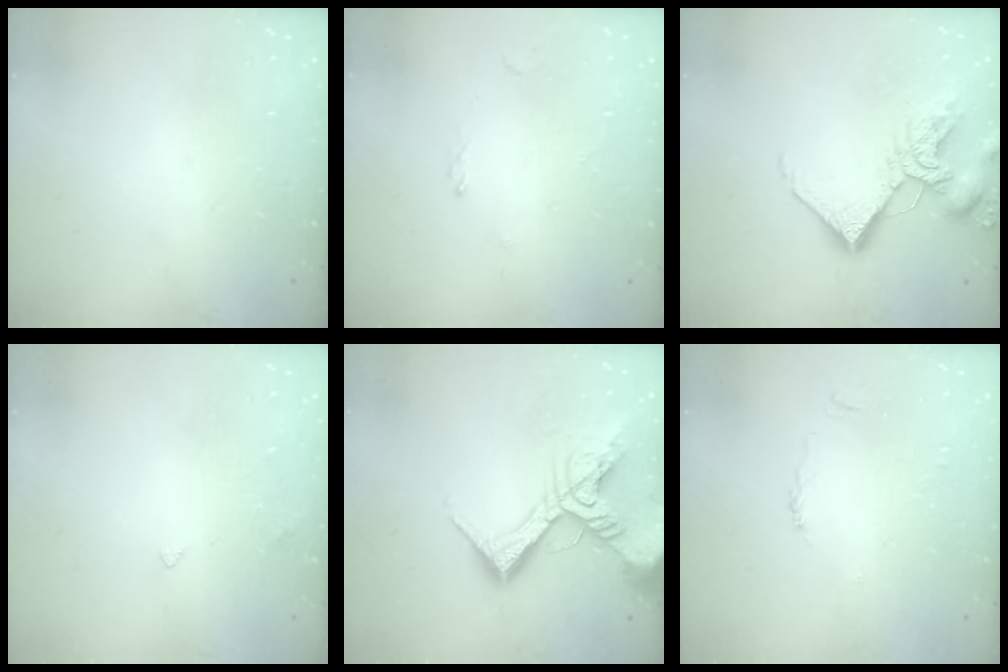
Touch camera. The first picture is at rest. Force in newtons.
{"total": 0.6, "press": 0.3, "slide": 0.5}
{"total": 12.7, "press": 12.6, "slide": 1.6}
{"total": 2.8, "press": 2.8, "slide": 0.5}
{"total": 16.6, "press": 16.5, "slide": 2.1}
{"total": 1.8, "press": 1.8, "slide": 0.4}